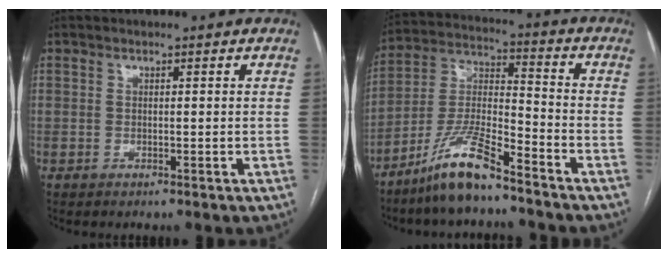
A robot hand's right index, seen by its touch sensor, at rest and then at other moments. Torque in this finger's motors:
{"motor_torque": [0.72, -0.50, 0.31, 0.07]}